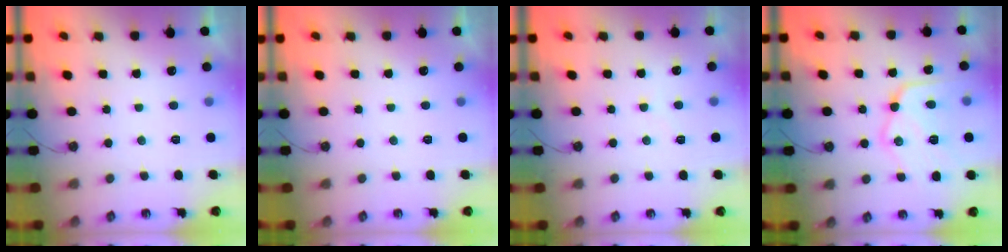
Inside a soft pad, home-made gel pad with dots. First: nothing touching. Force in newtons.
{"total": 0.0}
{"total": 2.8, "press": 2.8, "slide": 0.5}
{"total": 18.8, "press": 18.8, "slide": 1.7}